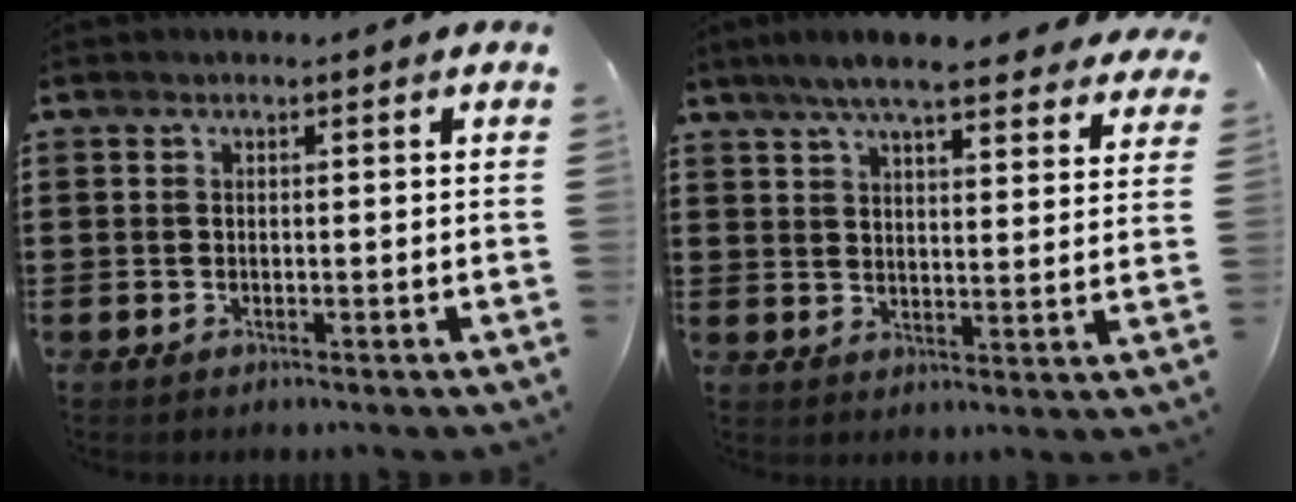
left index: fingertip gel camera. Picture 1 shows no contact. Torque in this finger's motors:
{"motor_torque": [2.14, 0.00, 0.47, 0.21]}